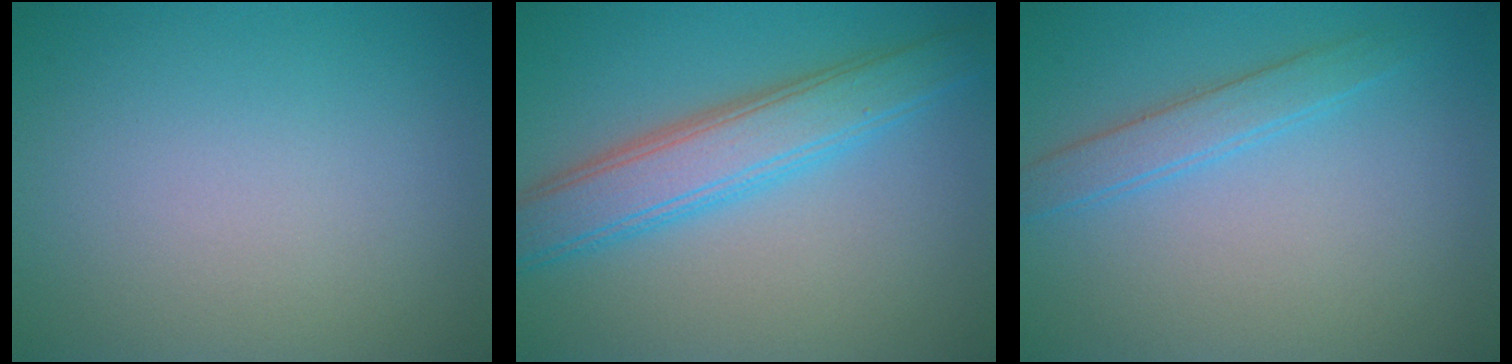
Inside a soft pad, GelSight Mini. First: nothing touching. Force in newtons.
{"total": 5.5, "press": 5.5, "slide": 0.0}
{"total": 2.3, "press": 2.3, "slide": 0.1}